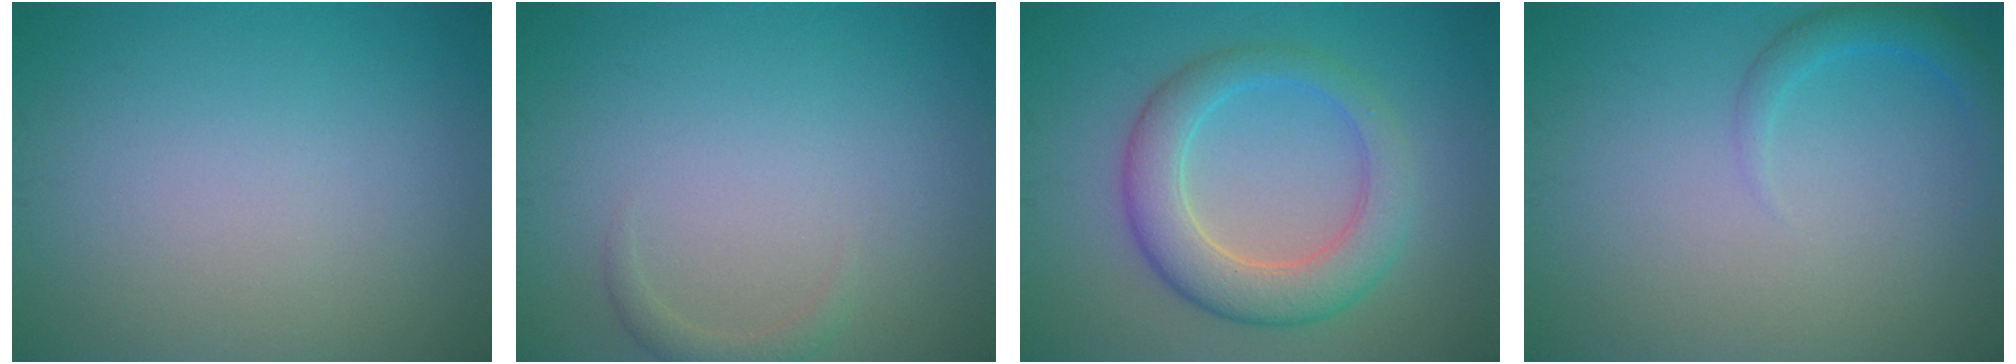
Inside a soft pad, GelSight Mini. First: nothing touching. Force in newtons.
{"total": 1.2, "press": 1.2, "slide": 0.2}
{"total": 5.8, "press": 5.8, "slide": 0.2}
{"total": 1.8, "press": 1.8, "slide": 0.2}